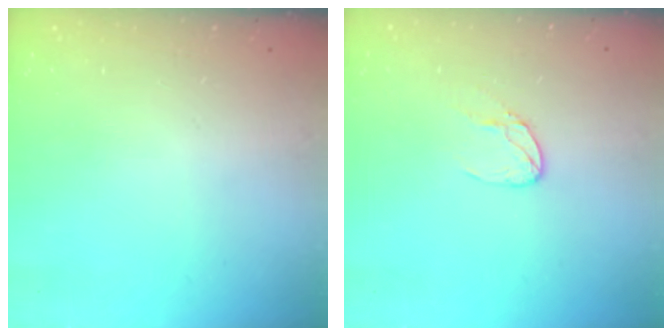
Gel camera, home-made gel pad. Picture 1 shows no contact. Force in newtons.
{"total": 4.0, "press": 4.0, "slide": 0.2}